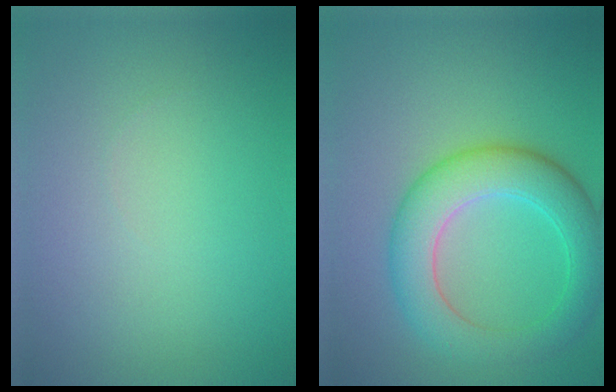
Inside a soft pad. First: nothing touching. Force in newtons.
{"total": 6.6, "press": 6.6, "slide": 0.1}